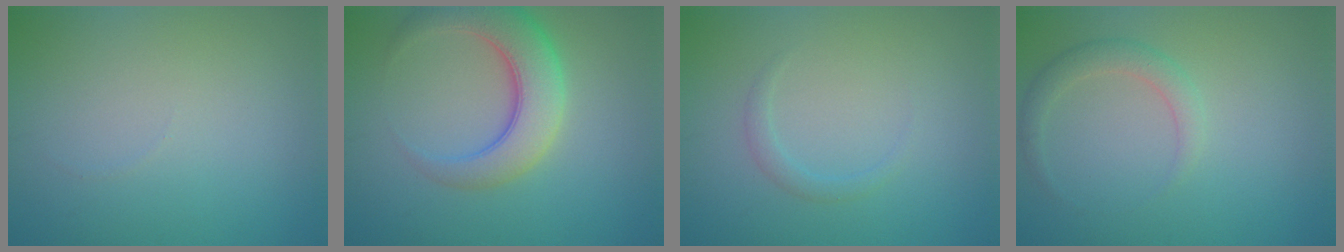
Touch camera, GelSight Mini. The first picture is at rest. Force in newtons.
{"total": 6.1, "press": 6.1, "slide": 0.5}
{"total": 1.1, "press": 1.1, "slide": 0.1}
{"total": 1.9, "press": 1.9, "slide": 0.1}